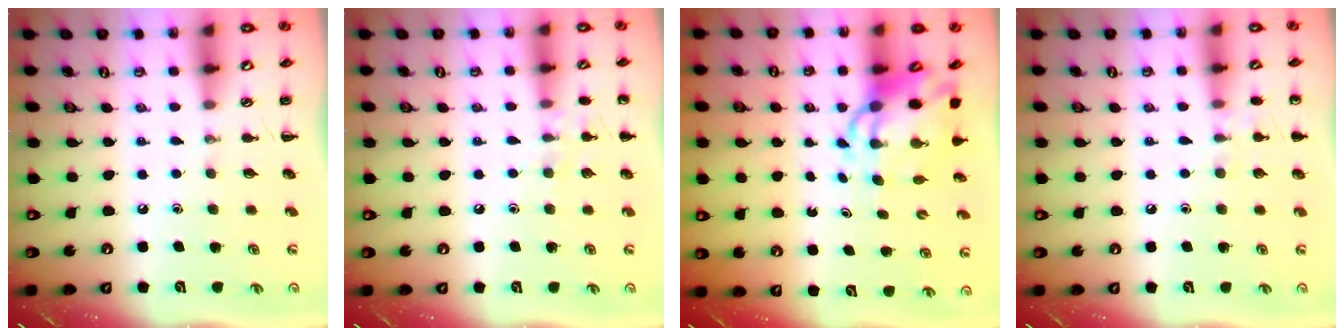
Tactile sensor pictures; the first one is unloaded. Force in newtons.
{"total": 7.6, "press": 7.3, "slide": 2.1}
{"total": 9.6, "press": 9.1, "slide": 3.1}
{"total": 6.0, "press": 5.7, "slide": 1.7}